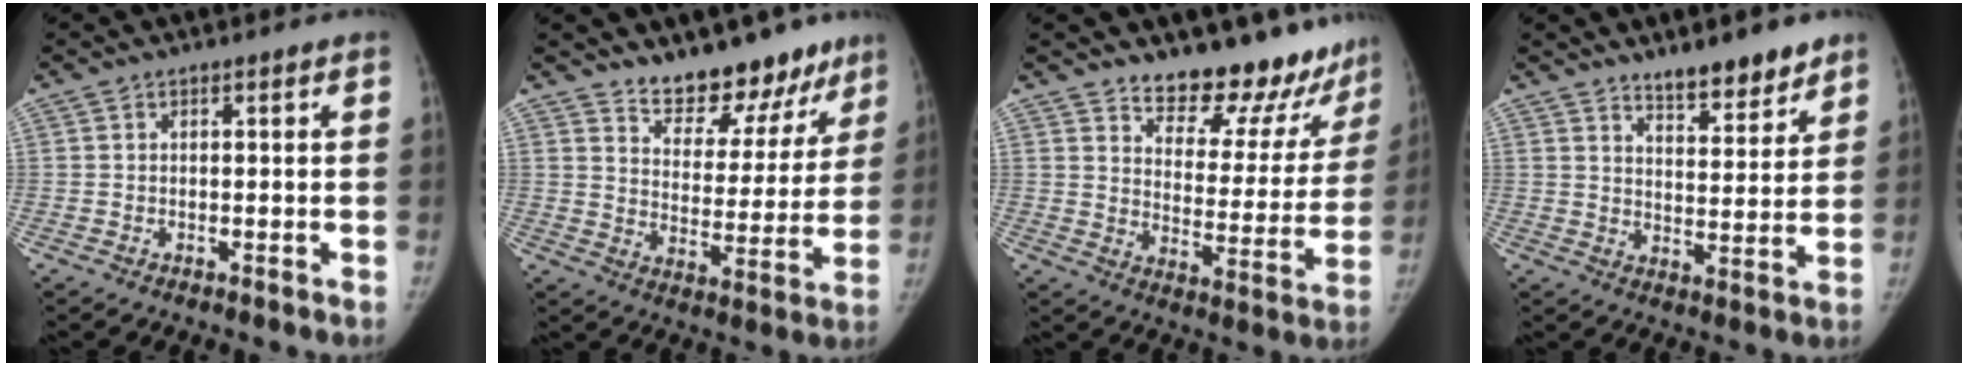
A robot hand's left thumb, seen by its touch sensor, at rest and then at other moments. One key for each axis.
{"total": 14.8, "fx": 12.0, "fy": 7.0, "fz": 5.1, "tx": -0.009, "ty": -0.088, "tz": 0.172}
{"total": 18.0, "fx": 16.1, "fy": 6.5, "fz": 4.7, "tx": 0.002, "ty": -0.136, "tz": 0.210}
{"total": 9.3, "fx": 7.3, "fy": 3.0, "fz": 4.8, "tx": -0.043, "ty": -0.055, "tz": 0.116}